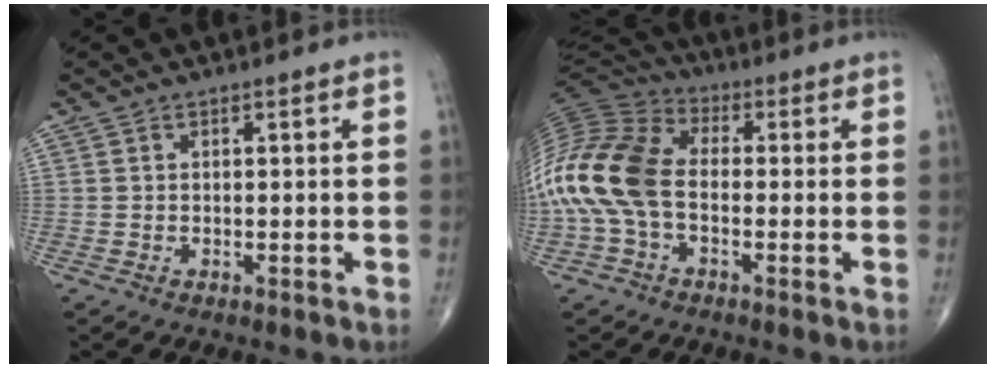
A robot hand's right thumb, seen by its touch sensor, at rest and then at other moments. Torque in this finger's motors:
{"motor_torque": [1.12, 2.03, 1.97, -0.06, 0.61]}